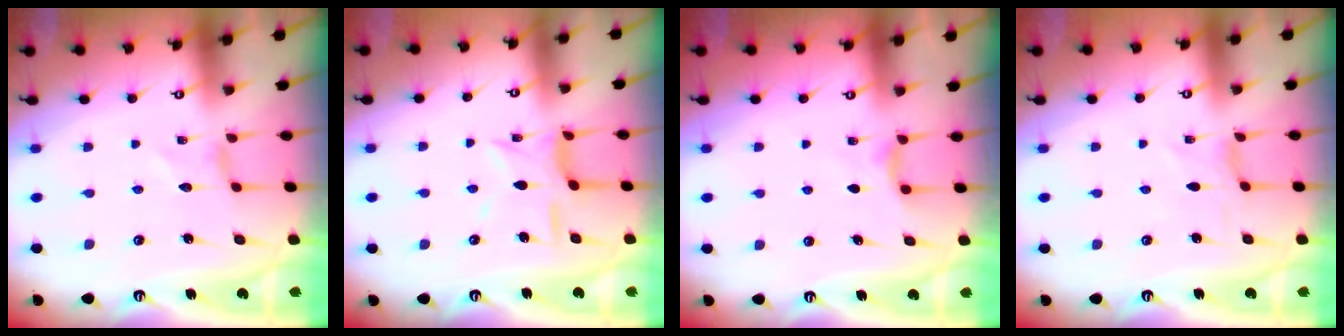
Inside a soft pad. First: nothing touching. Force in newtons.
{"total": 8.5, "press": 8.5, "slide": 0.7}
{"total": 4.0, "press": 4.0, "slide": 0.5}
{"total": 0.0}